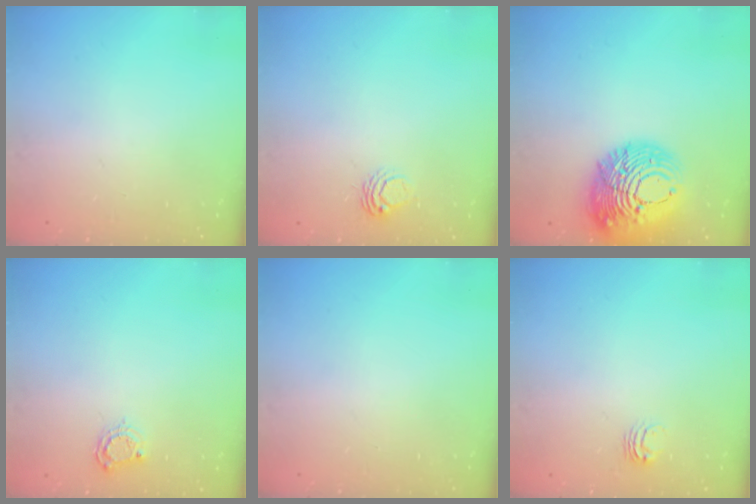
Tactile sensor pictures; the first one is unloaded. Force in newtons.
{"total": 5.2, "press": 5.2, "slide": 0.4}
{"total": 19.1, "press": 19.0, "slide": 2.1}
{"total": 5.7, "press": 5.7, "slide": 0.8}
{"total": 0.0}
{"total": 4.2, "press": 4.2, "slide": 0.2}